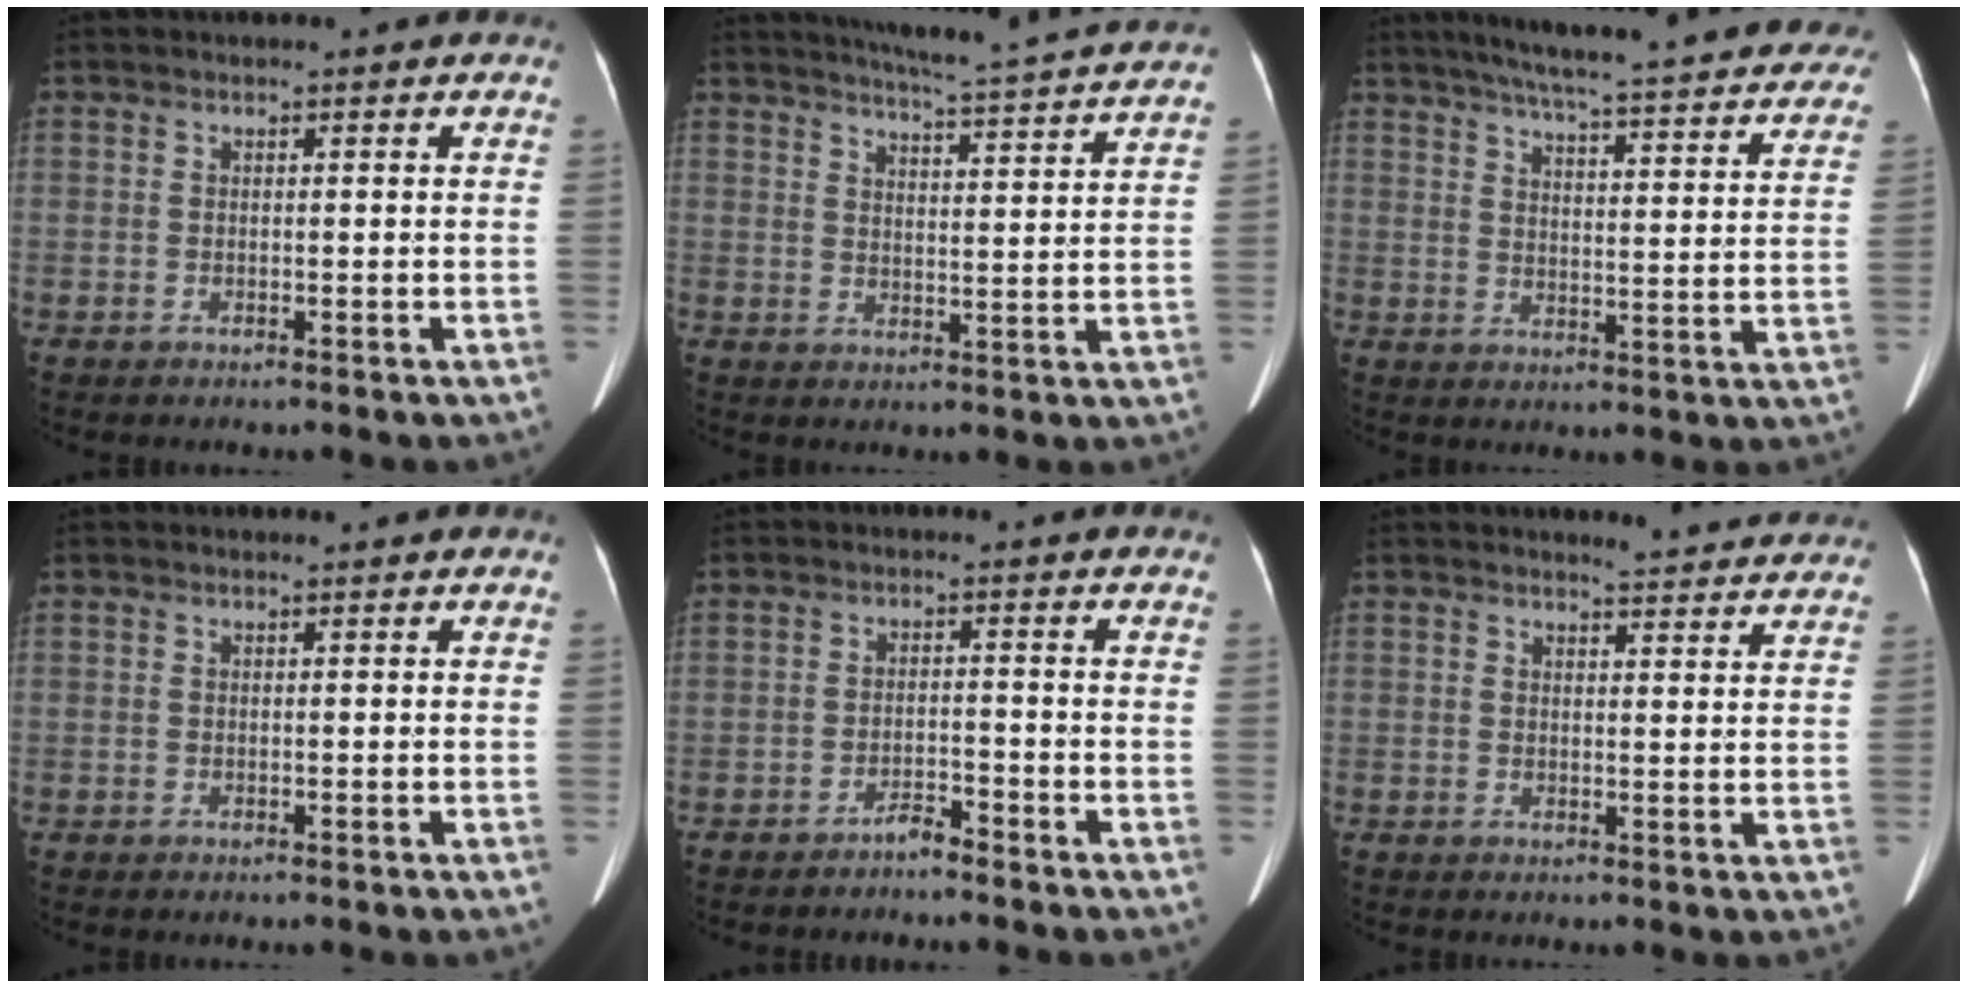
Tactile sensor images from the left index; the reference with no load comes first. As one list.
[{"total": 16.8, "force": [15.6, -1.0, 6.1], "torque": [-0.106, -0.028, 0.193]}, {"total": 31.2, "force": [27.5, 4.0, 14.3], "torque": [-0.218, -0.037, 0.330]}, {"total": 0.0}, {"total": 2.2, "force": [-2.1, 0.1, 0.7], "torque": [-0.009, -0.002, -0.037]}, {"total": 7.0, "force": [6.8, 0.6, 1.5], "torque": [-0.017, -0.006, 0.063]}]